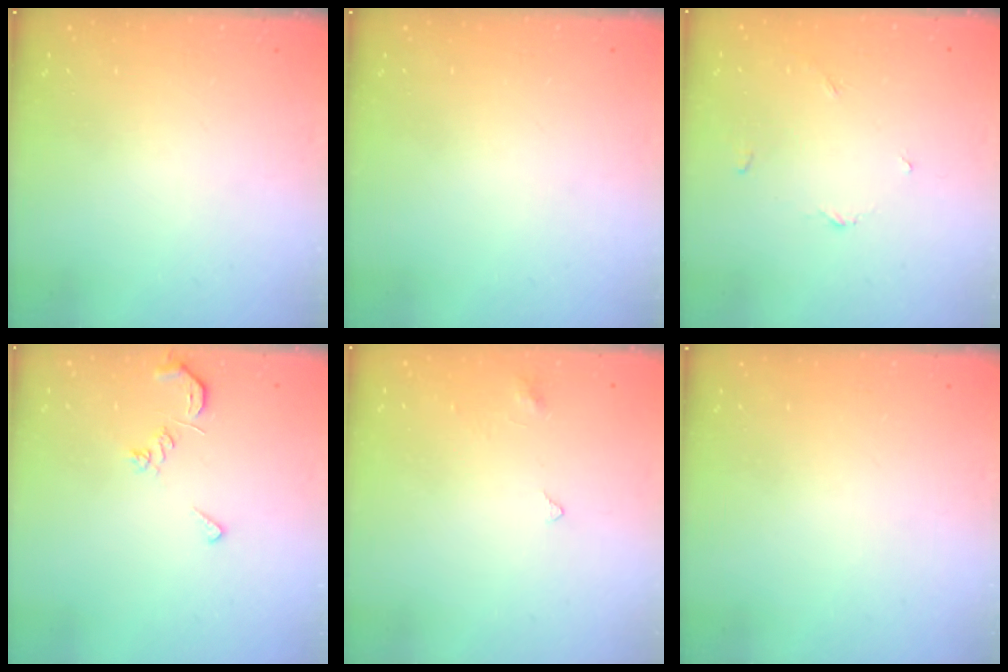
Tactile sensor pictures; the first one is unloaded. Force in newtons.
{"total": 0.0}
{"total": 2.8, "press": 2.8, "slide": 0.3}
{"total": 6.3, "press": 6.3, "slide": 0.6}
{"total": 2.8, "press": 2.8, "slide": 0.5}
{"total": 0.0}